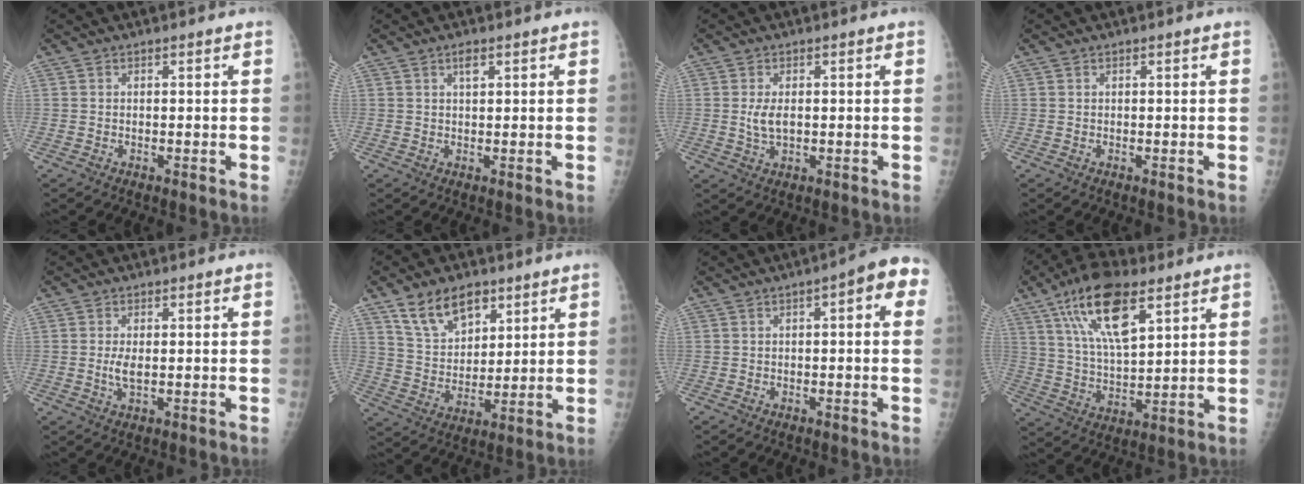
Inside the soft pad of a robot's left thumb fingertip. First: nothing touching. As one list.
[{"total": 1.8, "force": [1.1, 0.8, 1.3], "torque": [-0.018, -0.004, 0.018]}, {"total": 3.4, "force": [0.3, 1.9, 2.8], "torque": [-0.058, -0.007, 0.008]}, {"total": 0.0}, {"total": 2.5, "force": [0.1, 1.1, 2.2], "torque": [-0.049, -0.006, 0.003]}, {"total": 11.4, "force": [7.2, 6.8, 5.7], "torque": [-0.071, -0.037, 0.138]}, {"total": 7.5, "force": [2.1, 2.5, 6.7], "torque": [-0.069, 0.019, 0.015]}, {"total": 16.2, "force": [8.6, 6.4, 12.1], "torque": [-0.201, -0.026, 0.157]}]